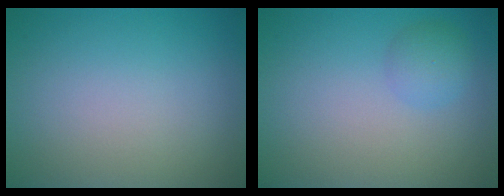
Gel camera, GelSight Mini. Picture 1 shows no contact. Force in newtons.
{"total": 1.9, "press": 1.9, "slide": 0.1}